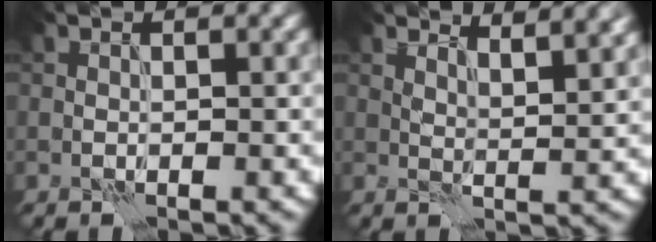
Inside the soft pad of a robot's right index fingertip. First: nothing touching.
{"total": 5.8, "force": [4.5, 1.7, 3.2], "torque": [-0.027, 0.010, 0.053]}